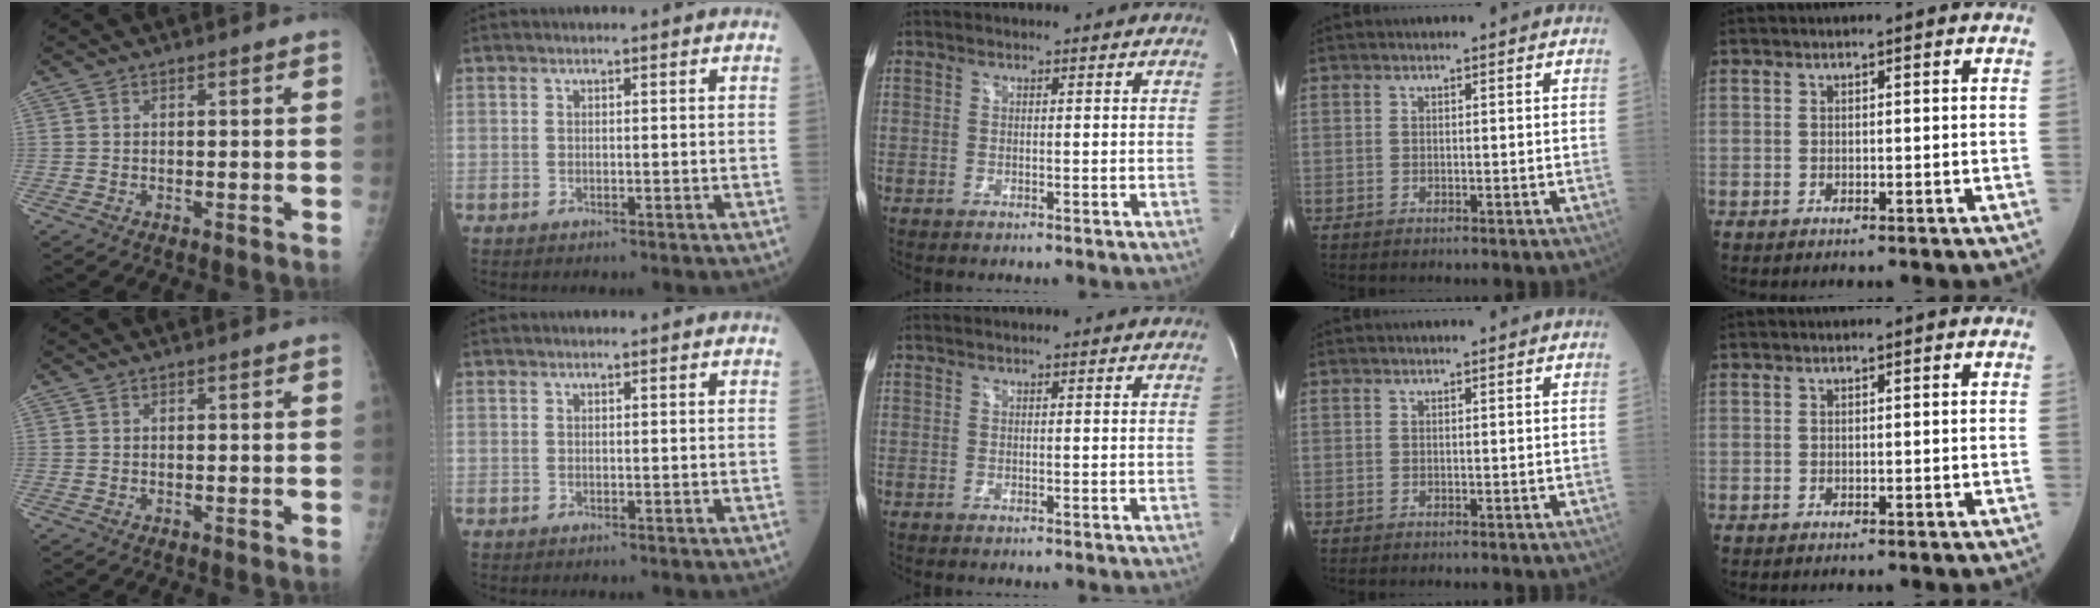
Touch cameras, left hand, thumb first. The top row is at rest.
{}